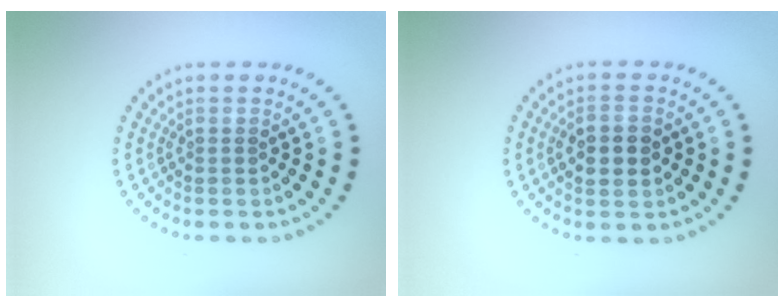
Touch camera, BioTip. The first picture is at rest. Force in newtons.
{"total": 3.9, "press": 3.9, "slide": 0.2}